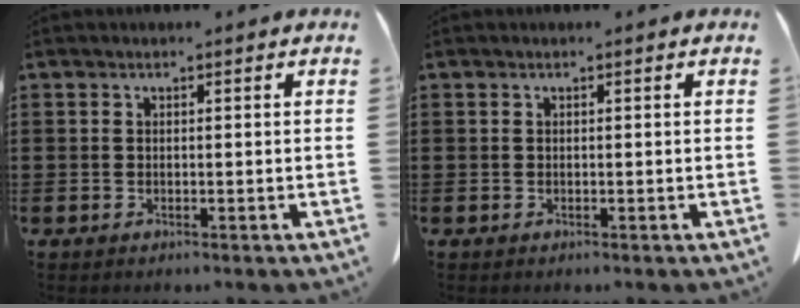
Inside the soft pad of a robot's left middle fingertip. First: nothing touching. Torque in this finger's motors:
{"motor_torque": [-0.03, -0.13, 0.00, -0.01]}